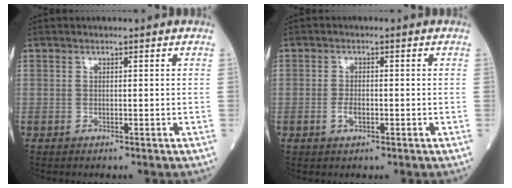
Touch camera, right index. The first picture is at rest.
{"total": 1.9, "force": [-0.7, 0.9, 1.5], "torque": [-0.031, 0.001, -0.011]}